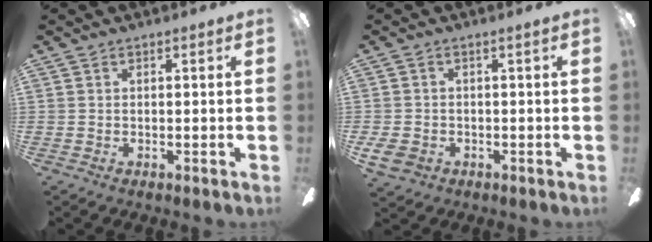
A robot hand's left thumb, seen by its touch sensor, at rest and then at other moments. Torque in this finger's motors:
{"motor_torque": [-0.19, 2.83, 1.02, 0.61, 0.08]}